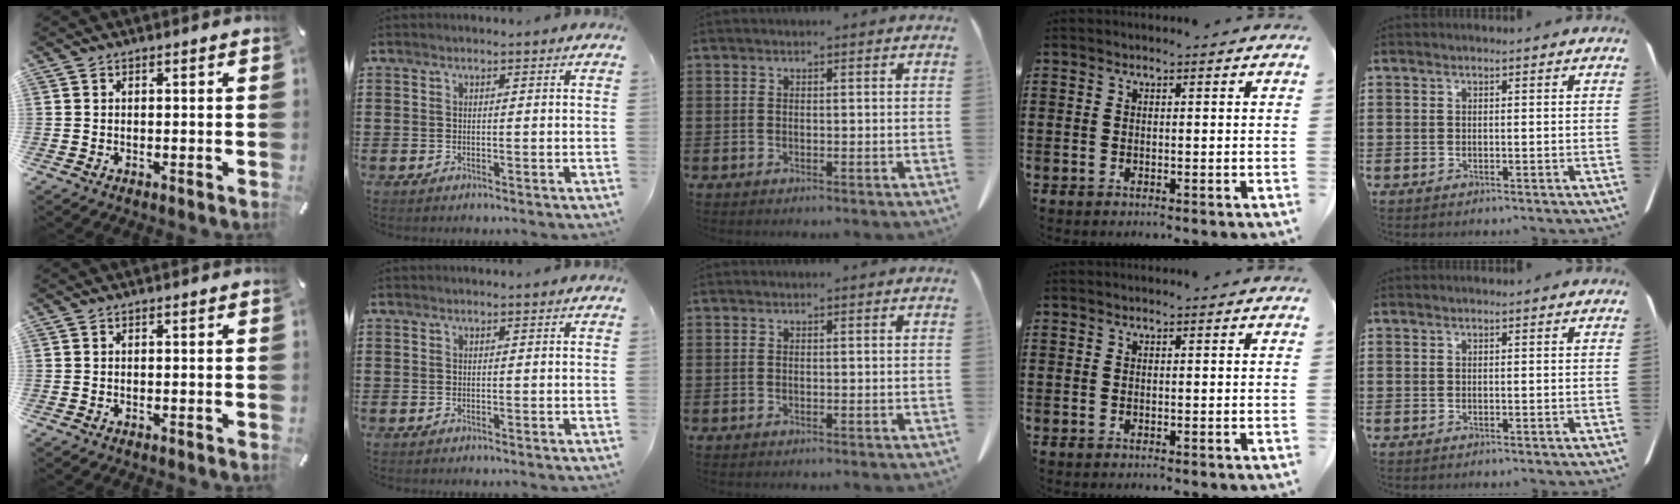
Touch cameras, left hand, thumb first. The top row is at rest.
{}